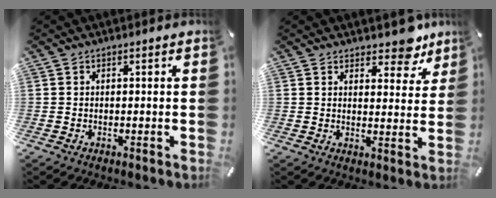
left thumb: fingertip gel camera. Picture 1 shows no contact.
{"total": 7.9, "force": [6.4, 3.9, 2.6], "torque": [-0.008, -0.051, 0.109]}